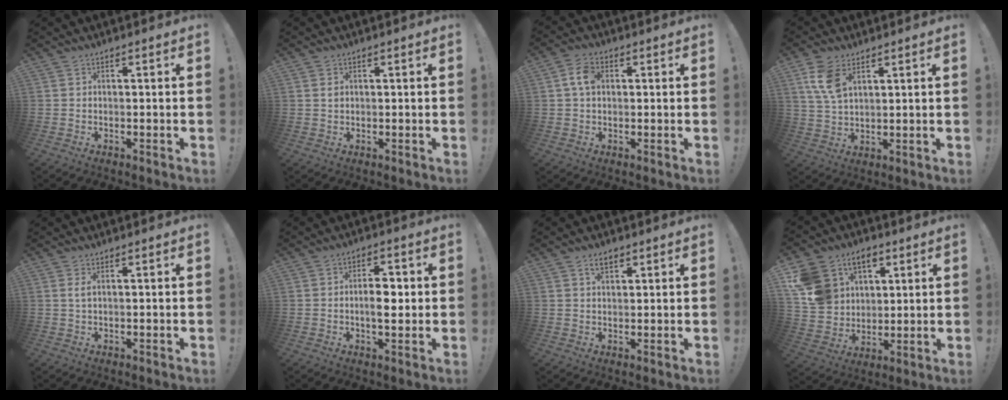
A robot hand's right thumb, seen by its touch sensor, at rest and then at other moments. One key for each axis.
{"total": 0.8, "fx": 0.3, "fy": 0.6, "fz": 0.4, "tx": -0.003, "ty": 0.000, "tz": 0.005}
{"total": 5.6, "fx": 1.1, "fy": 3.5, "fz": 4.3, "tx": -0.078, "ty": 0.012, "tz": 0.022}
{"total": 8.6, "fx": 4.3, "fy": 4.6, "fz": 5.8, "tx": -0.115, "ty": -0.007, "tz": 0.084}
{"total": 1.9, "fx": 0.7, "fy": 0.5, "fz": 1.7, "tx": -0.030, "ty": -0.001, "tz": 0.011}
{"total": 6.8, "fx": -0.3, "fy": 3.4, "fz": 5.9, "tx": -0.088, "ty": 0.008, "tz": -0.010}
{"total": 3.1, "fx": 1.8, "fy": 1.6, "fz": 1.9, "tx": -0.026, "ty": -0.002, "tz": 0.031}
{"total": 14.8, "fx": 6.2, "fy": 12.0, "fz": 5.8, "tx": -0.101, "ty": -0.023, "tz": 0.131}